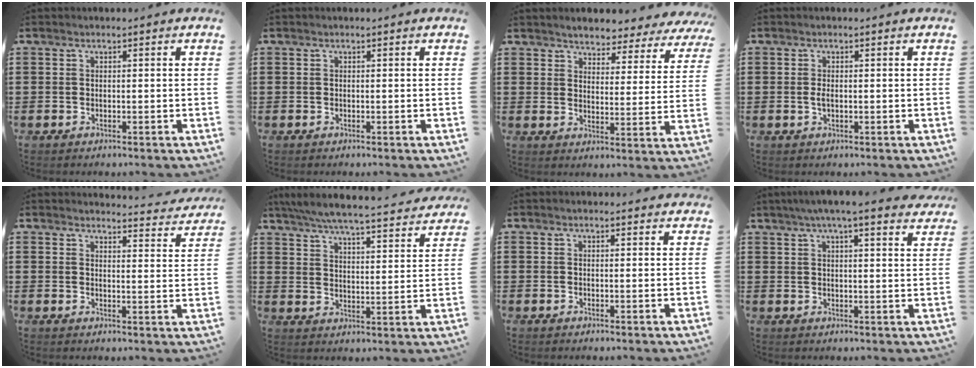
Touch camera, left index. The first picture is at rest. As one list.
[{"total": 0.0}, {"total": 3.7, "force": [3.7, 0.5, 0.0], "torque": [-0.024, -0.023, 0.061]}, {"total": 1.4, "force": [-0.1, 0.5, 1.2], "torque": [-0.032, -0.001, -0.006]}, {"total": 3.3, "force": [3.3, -0.1, 0.5], "torque": [-0.009, -0.026, 0.055]}, {"total": 6.0, "force": [5.6, -0.4, 2.0], "torque": [-0.064, -0.042, 0.094]}, {"total": 1.0, "force": [0.9, 0.2, 0.3], "torque": [-0.008, 0.001, 0.017]}, {"total": 5.1, "force": [4.3, -0.2, 2.8], "torque": [-0.067, -0.007, 0.075]}]